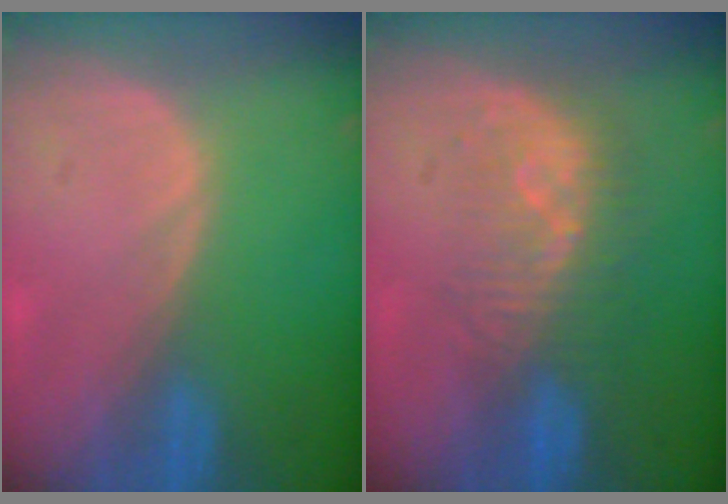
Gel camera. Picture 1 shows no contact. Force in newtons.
{"total": 8.2, "press": 7.4, "slide": 3.5}